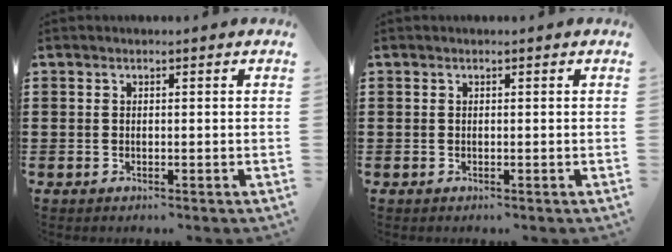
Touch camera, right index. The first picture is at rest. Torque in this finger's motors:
{"motor_torque": [-0.34, 1.80, 0.00, 0.00]}